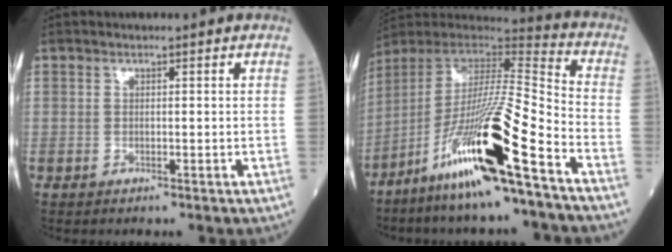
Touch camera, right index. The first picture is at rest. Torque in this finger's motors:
{"motor_torque": [2.14, 0.00, 1.06, 0.21]}